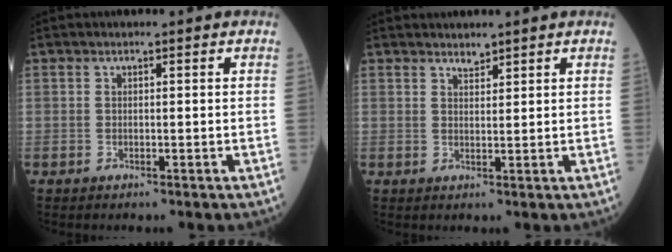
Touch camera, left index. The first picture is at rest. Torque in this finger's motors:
{"motor_torque": [0.11, -0.09, -0.02, -0.02]}